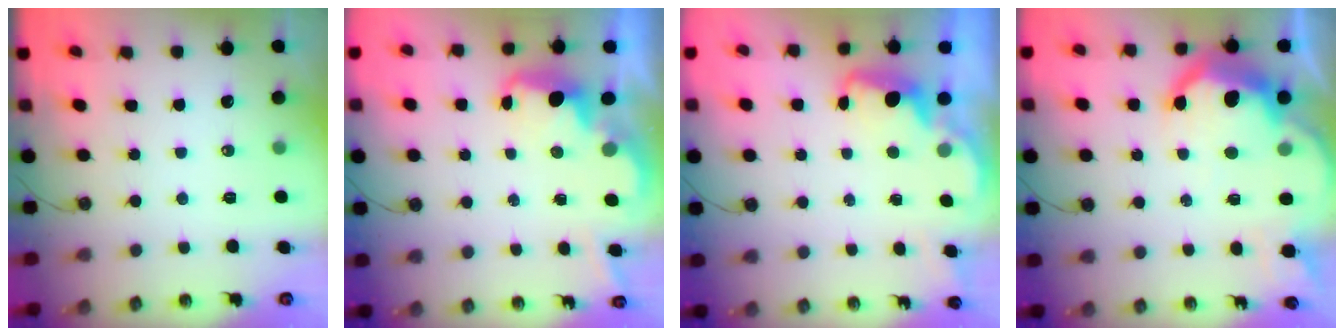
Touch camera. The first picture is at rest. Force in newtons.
{"total": 2.6, "press": 2.6, "slide": 0.5}
{"total": 2.2, "press": 2.2, "slide": 0.6}
{"total": 17.7, "press": 17.7, "slide": 1.1}